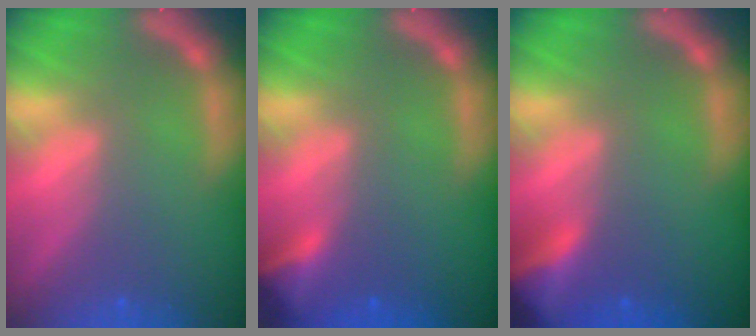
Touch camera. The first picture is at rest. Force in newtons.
{"total": 2.9}
{"total": 4.9}